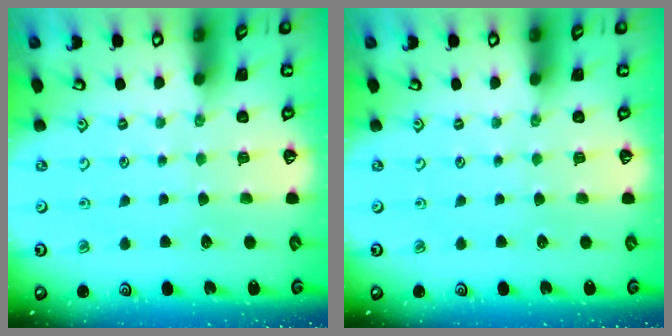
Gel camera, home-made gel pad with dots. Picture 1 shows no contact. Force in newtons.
{"total": 0.0}